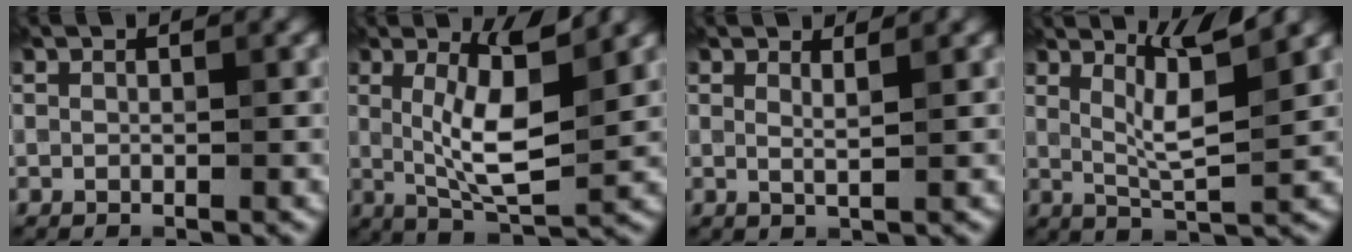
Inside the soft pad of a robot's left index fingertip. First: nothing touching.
{"total": 5.4, "force": [1.3, 0.8, 5.2], "torque": [-0.098, -0.010, 0.026]}
{"total": 0.9, "force": [0.8, -0.2, 0.3], "torque": [-0.003, -0.003, 0.010]}
{"total": 4.2, "force": [2.4, 0.0, 3.4], "torque": [-0.065, -0.004, 0.046]}